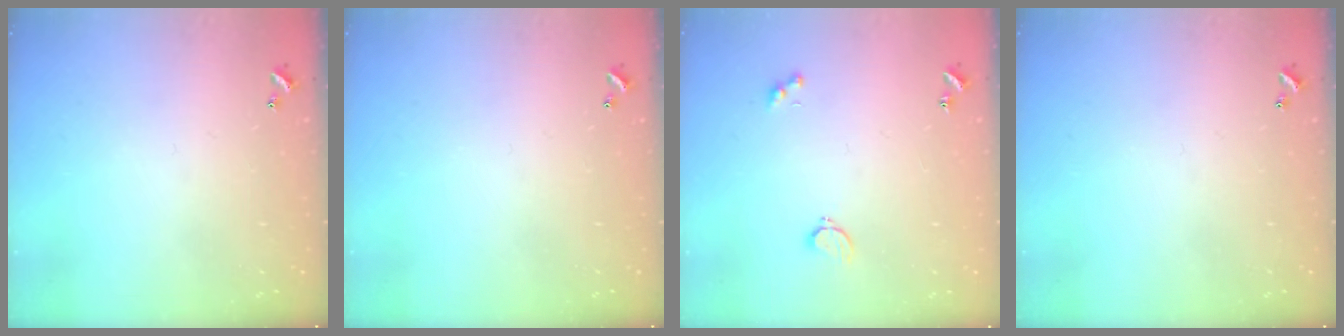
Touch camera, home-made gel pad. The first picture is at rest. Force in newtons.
{"total": 0.0}
{"total": 0.8, "press": 0.7, "slide": 0.4}
{"total": 0.0}